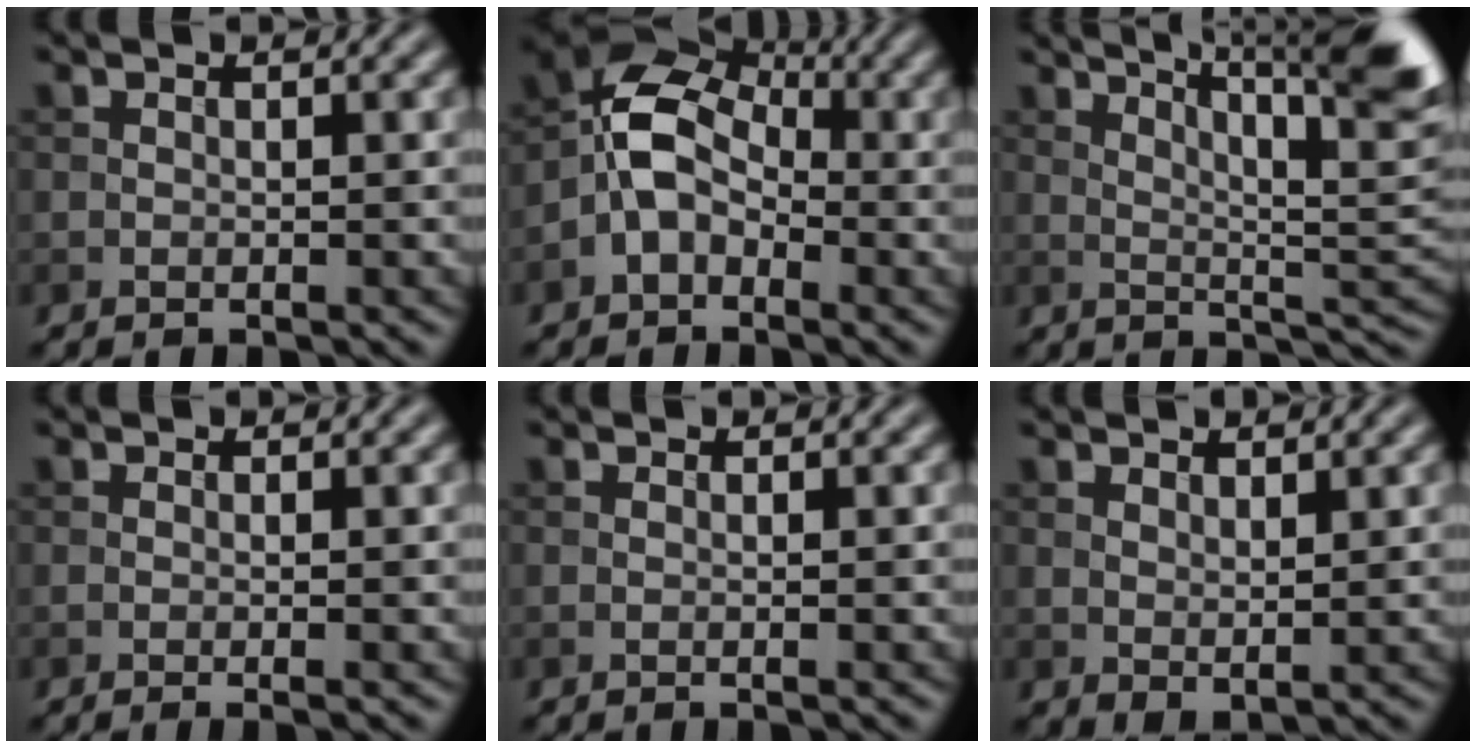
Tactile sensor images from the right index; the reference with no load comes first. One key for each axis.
{"total": 5.7, "fx": -1.4, "fy": 4.0, "fz": 3.8, "tx": -0.068, "ty": 0.013, "tz": -0.042}
{"total": 10.9, "fx": 5.8, "fy": 2.8, "fz": 8.7, "tx": -0.107, "ty": 0.014, "tz": 0.071}
{"total": 1.3, "fx": -0.2, "fy": 0.3, "fz": 1.2, "tx": -0.016, "ty": -0.005, "tz": -0.007}
{"total": 0.6, "fx": 0.0, "fy": 0.2, "fz": 0.6, "tx": -0.007, "ty": 0.000, "tz": -0.003}
{"total": 1.7, "fx": 0.9, "fy": 0.8, "fz": 1.2, "tx": -0.023, "ty": -0.006, "tz": 0.023}